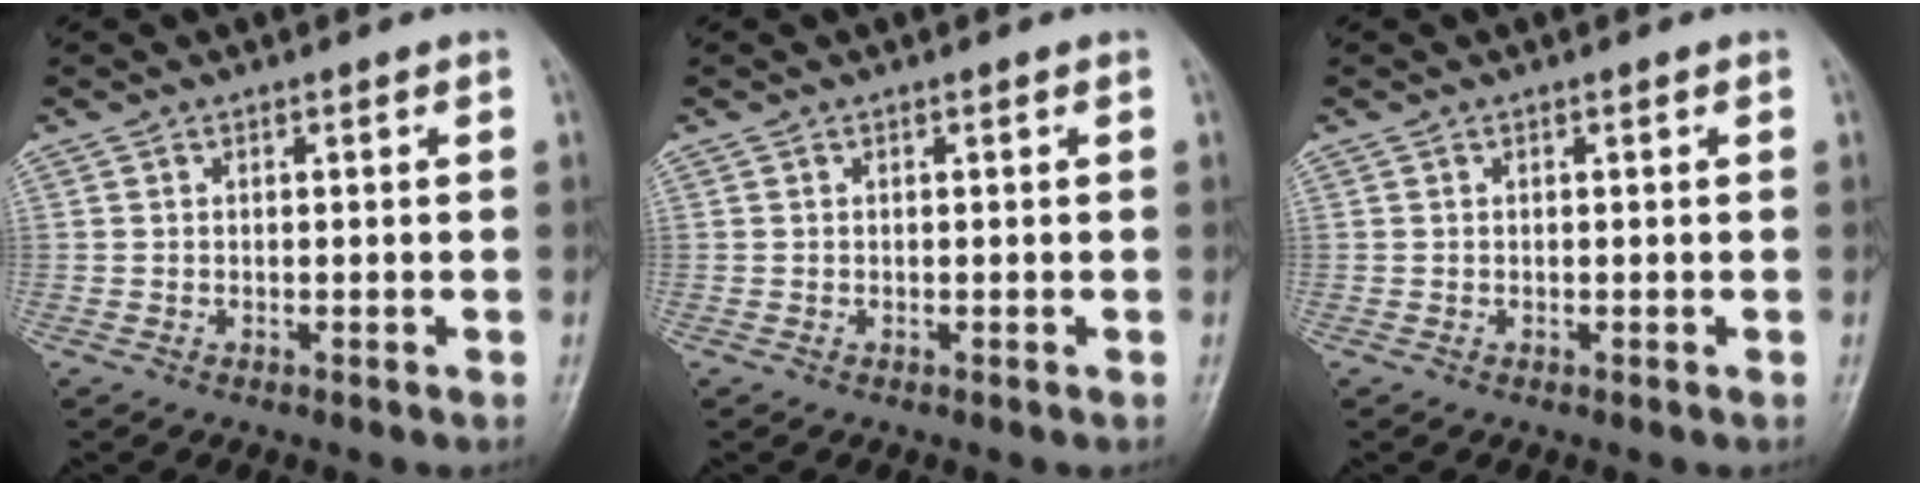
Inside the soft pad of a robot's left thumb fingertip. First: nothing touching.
{"total": 0.0}
{"total": 0.0}